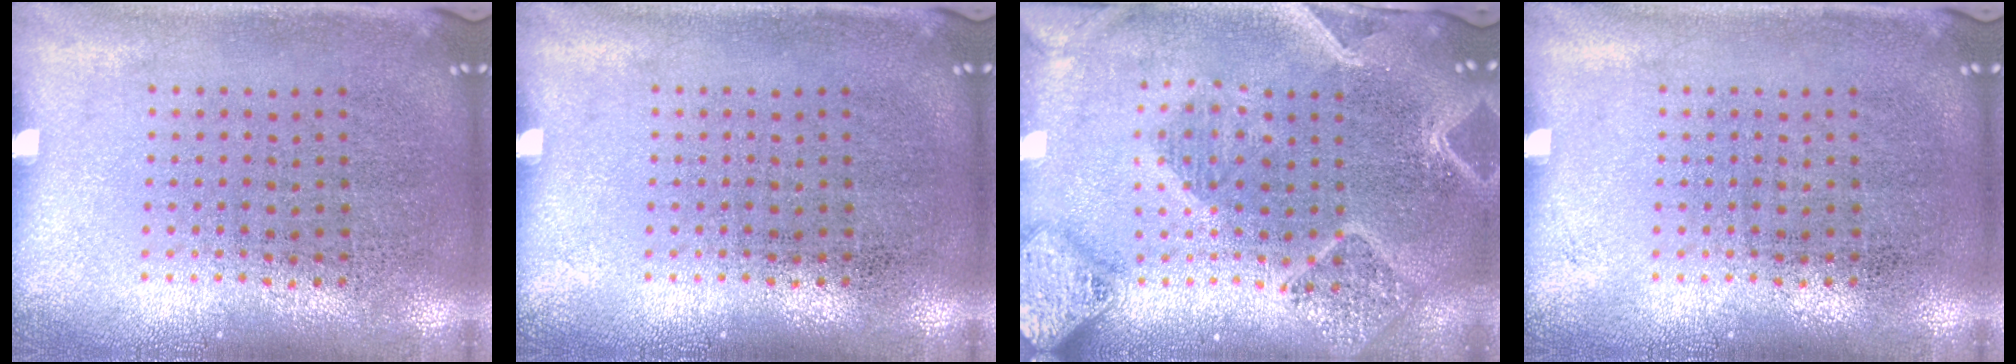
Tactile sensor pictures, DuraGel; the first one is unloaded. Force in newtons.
{"total": 0.0}
{"total": 2.9, "press": 2.6, "slide": 1.4}
{"total": 0.0}